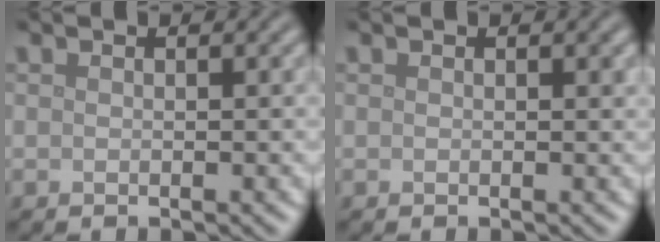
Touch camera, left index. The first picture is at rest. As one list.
[{"total": 0.0}]